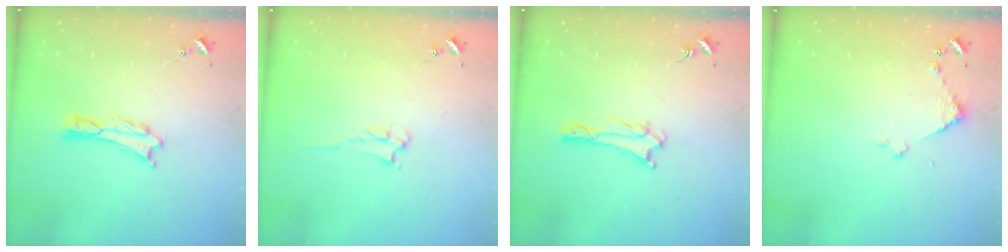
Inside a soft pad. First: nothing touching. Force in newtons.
{"total": 2.0, "press": 1.9, "slide": 0.3}
{"total": 0.7, "press": 0.7, "slide": 0.1}
{"total": 2.9, "press": 2.9, "slide": 0.3}